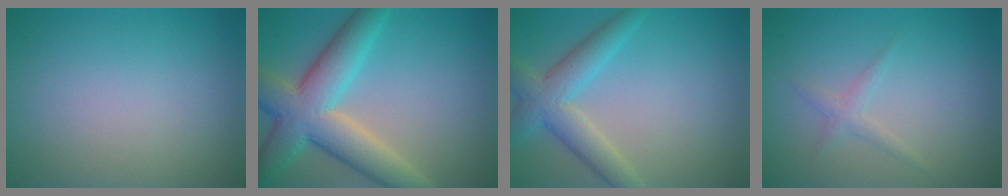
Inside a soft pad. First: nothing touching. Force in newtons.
{"total": 8.6, "press": 8.6, "slide": 0.7}
{"total": 4.7, "press": 4.7, "slide": 0.2}
{"total": 1.2, "press": 1.2, "slide": 0.1}